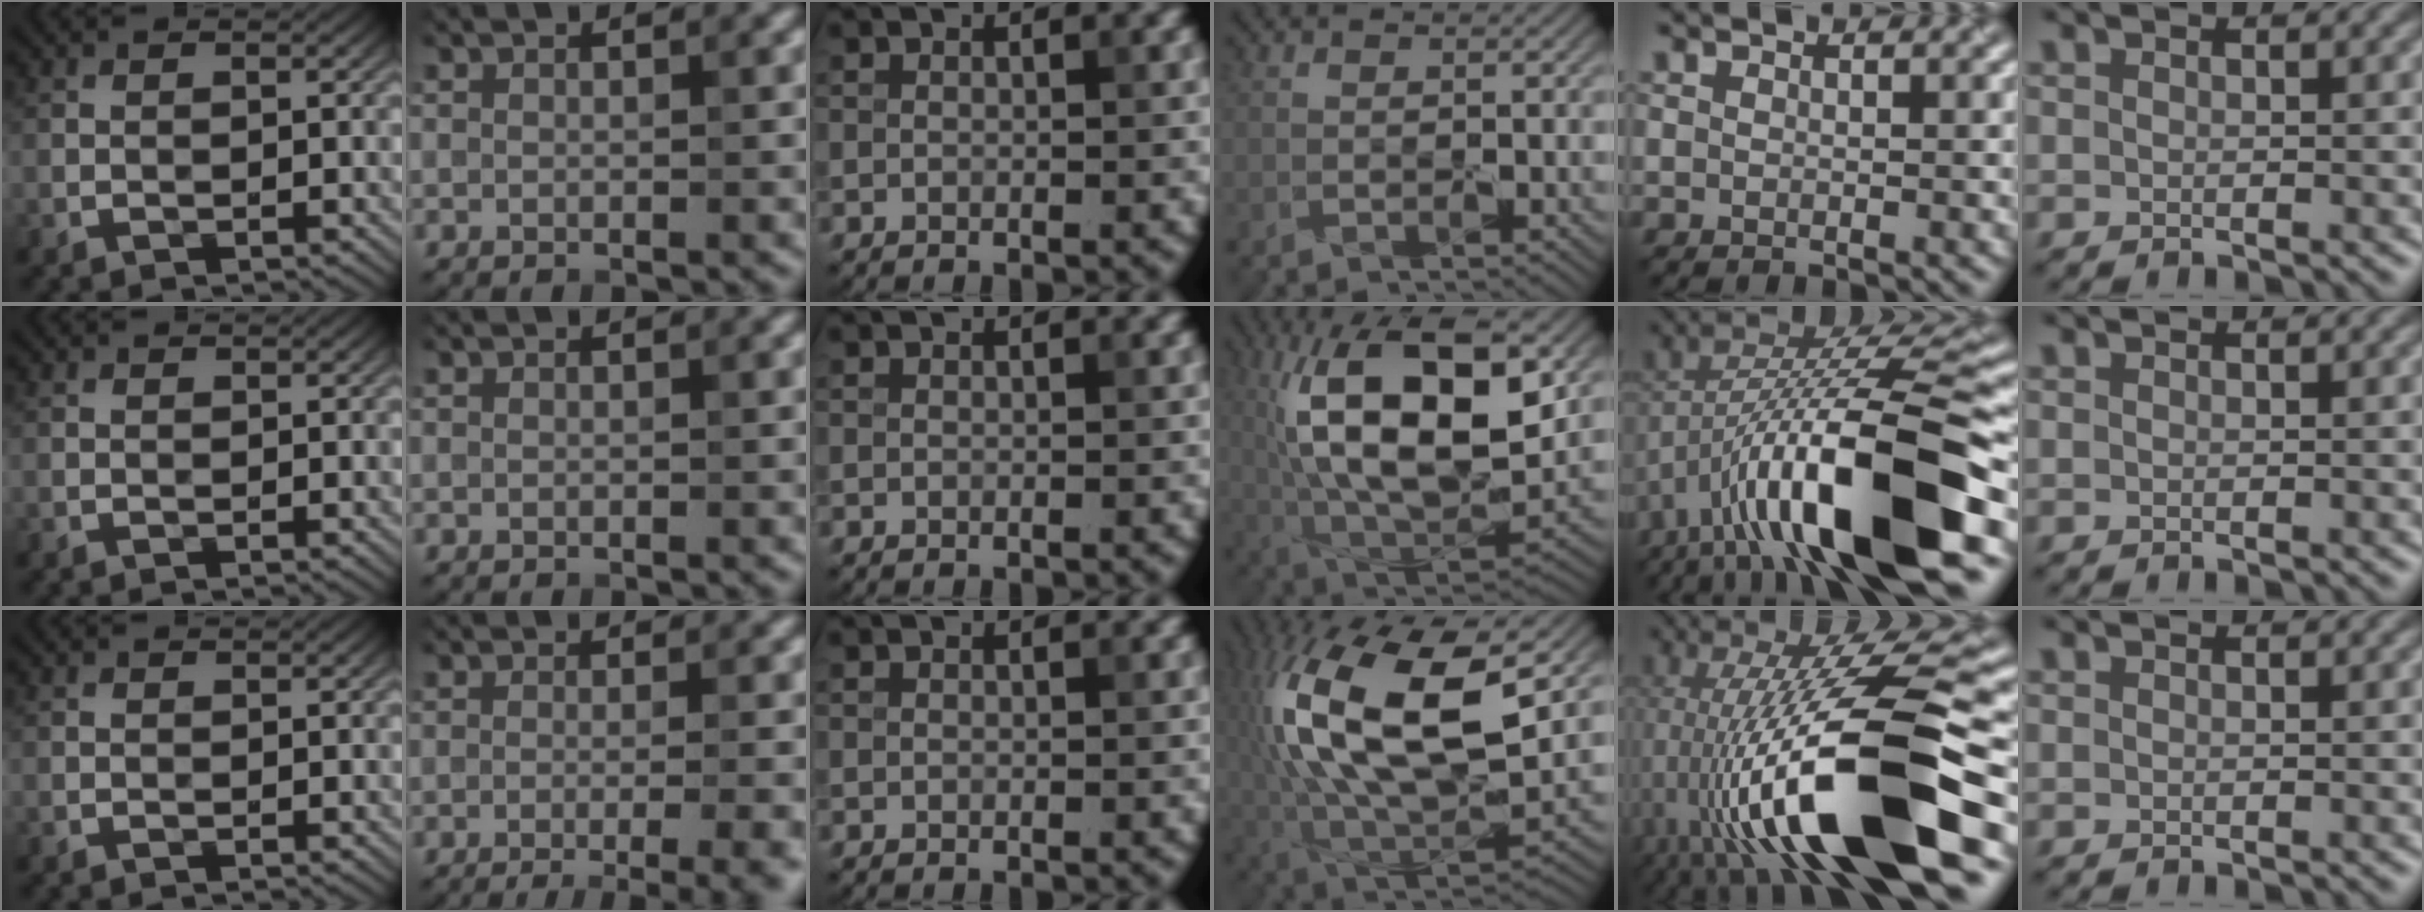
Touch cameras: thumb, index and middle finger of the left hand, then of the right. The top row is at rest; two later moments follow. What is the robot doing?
{"motion": "peel", "object": "tape"}